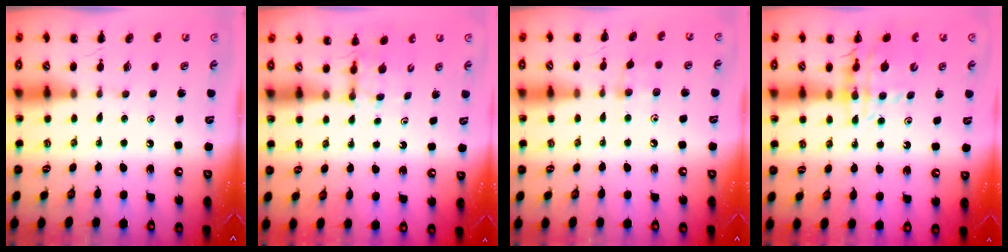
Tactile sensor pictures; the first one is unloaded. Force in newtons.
{"total": 2.7, "press": 2.5, "slide": 1.1}
{"total": 4.2, "press": 4.0, "slide": 1.1}
{"total": 12.0, "press": 11.3, "slide": 3.9}